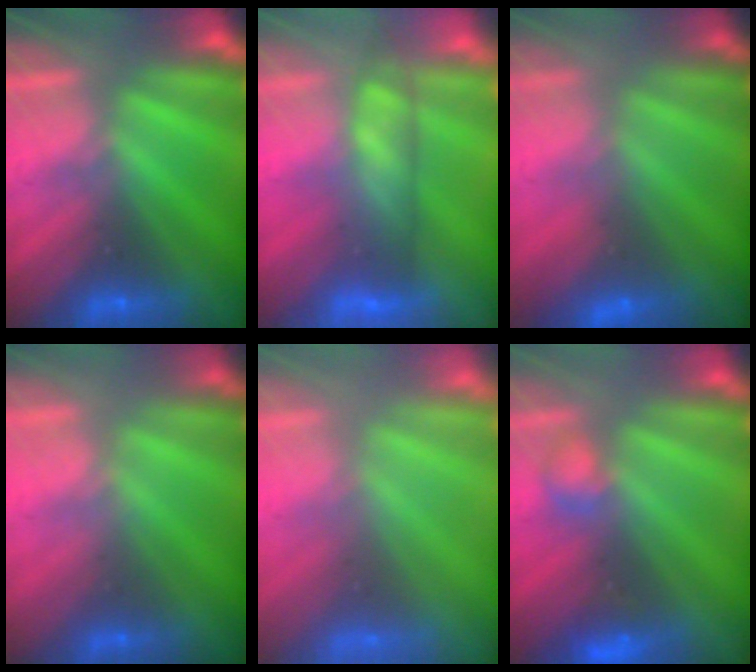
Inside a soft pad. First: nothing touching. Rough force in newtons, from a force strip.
{"total": 3.7}
{"total": 2.7}
{"total": 2.3}
{"total": 7.8}
{"total": 2.8}